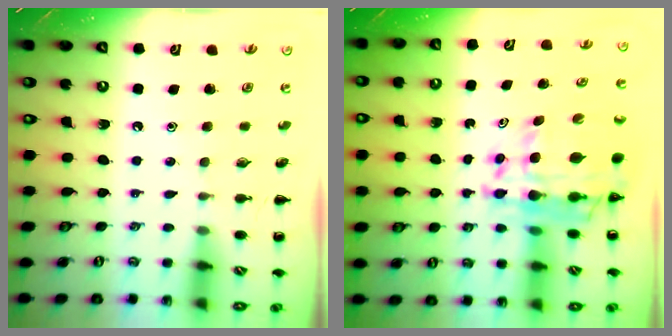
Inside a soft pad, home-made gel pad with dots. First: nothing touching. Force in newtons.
{"total": 15.2, "press": 14.6, "slide": 4.2}